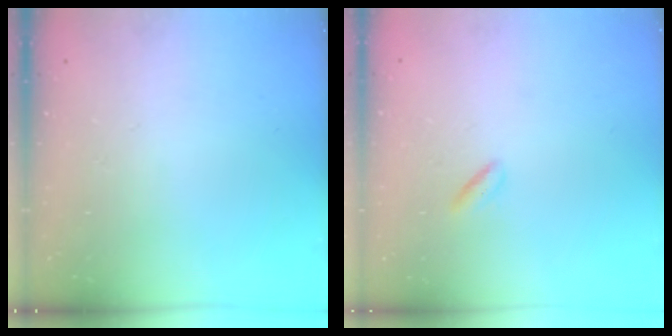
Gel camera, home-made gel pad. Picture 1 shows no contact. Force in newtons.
{"total": 1.3, "press": 1.1, "slide": 0.7}